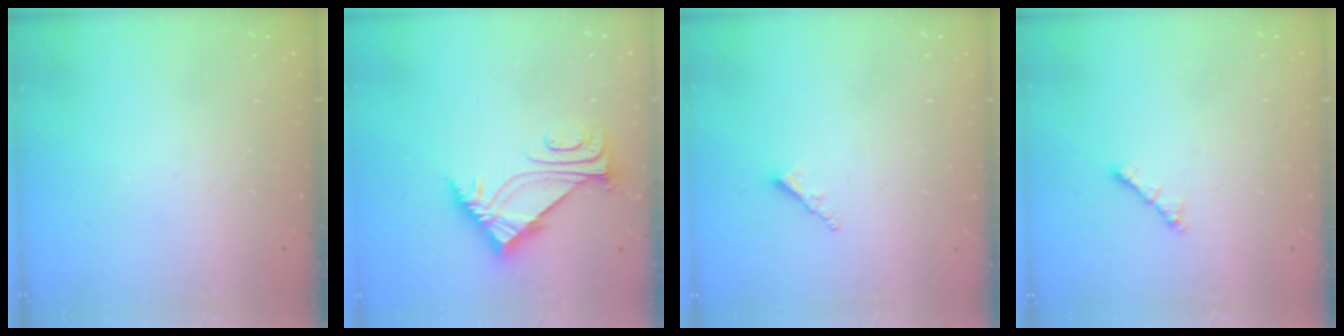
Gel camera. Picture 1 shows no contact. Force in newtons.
{"total": 6.5, "press": 6.5, "slide": 0.2}
{"total": 1.7, "press": 1.7, "slide": 0.3}
{"total": 2.0, "press": 1.9, "slide": 0.6}